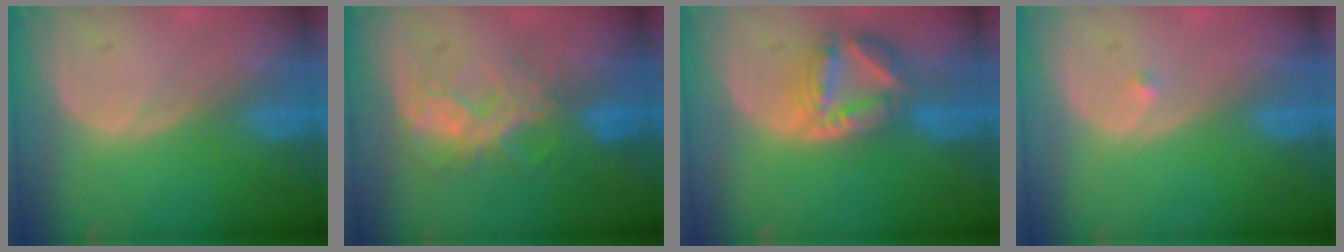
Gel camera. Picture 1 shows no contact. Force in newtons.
{"total": 6.5, "press": 6.5, "slide": 0.3}
{"total": 8.0, "press": 6.9, "slide": 4.0}
{"total": 0.5, "press": 0.4, "slide": 0.3}